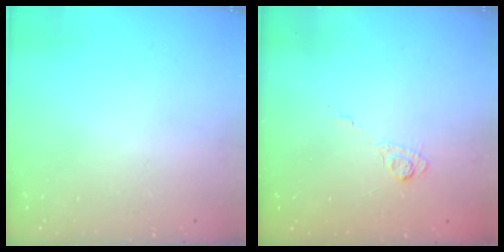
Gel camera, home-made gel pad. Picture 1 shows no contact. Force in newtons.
{"total": 3.2, "press": 2.8, "slide": 1.5}